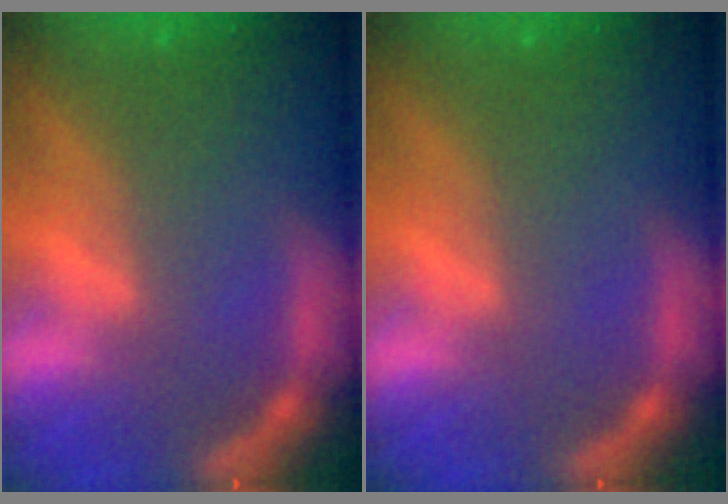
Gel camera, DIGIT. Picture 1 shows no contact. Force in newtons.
{"total": 0.0}